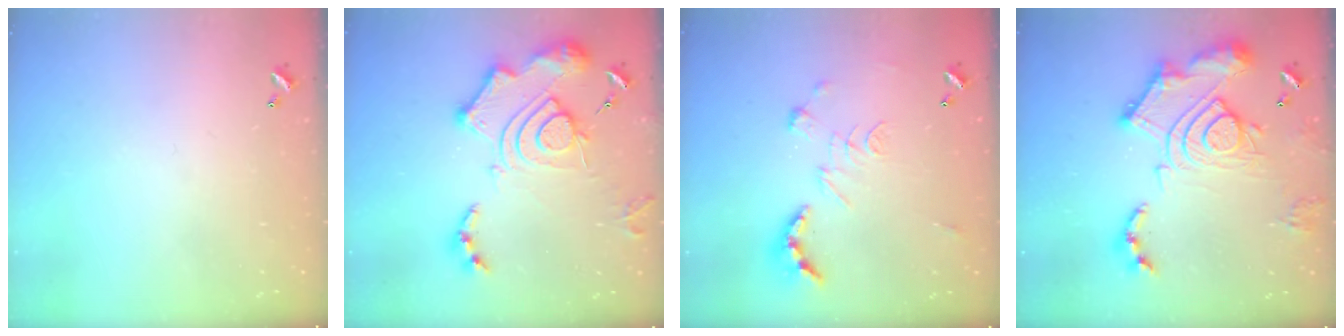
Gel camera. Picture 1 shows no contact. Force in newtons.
{"total": 18.3, "press": 18.2, "slide": 1.7}
{"total": 2.5, "press": 2.0, "slide": 1.5}
{"total": 21.5, "press": 21.4, "slide": 2.5}